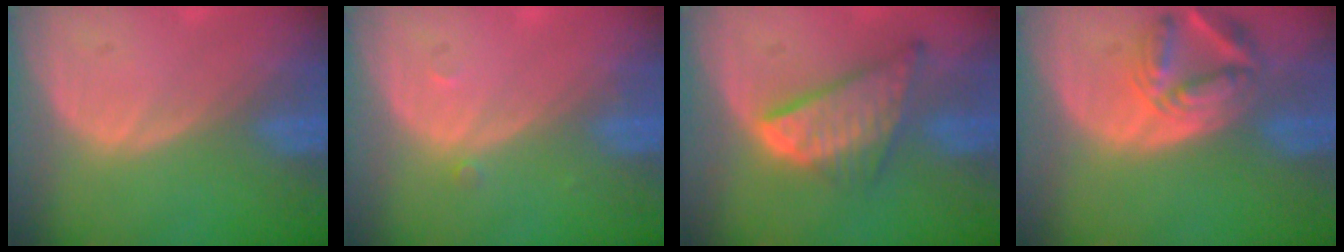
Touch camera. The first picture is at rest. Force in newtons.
{"total": 0.7, "press": 0.7, "slide": 0.1}
{"total": 8.7, "press": 7.5, "slide": 4.4}
{"total": 6.8, "press": 6.3, "slide": 2.6}